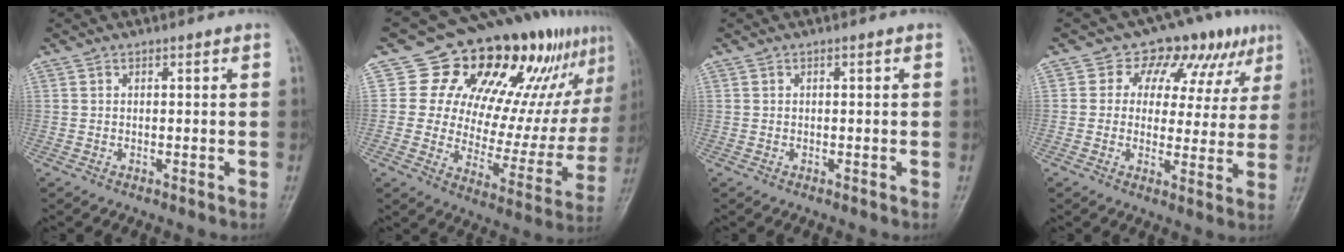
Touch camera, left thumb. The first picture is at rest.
{"total": 24.3, "force": [14.2, 12.6, 15.1], "torque": [-0.159, -0.044, 0.203]}
{"total": 0.0}
{"total": 12.1, "force": [6.0, 8.2, 6.6], "torque": [-0.031, -0.005, 0.075]}